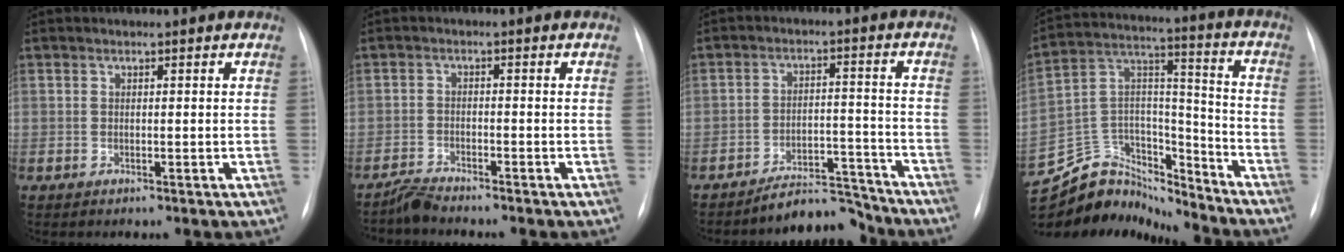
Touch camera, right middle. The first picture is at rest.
{"total": 2.6, "force": [-2.5, -0.4, 0.2], "torque": [-0.010, -0.015, -0.053]}
{"total": 6.5, "force": [-6.4, 1.2, 0.4], "torque": [0.001, 0.027, -0.098]}
{"total": 17.7, "force": [-16.7, 5.6, 2.1], "torque": [-0.048, 0.074, -0.280]}